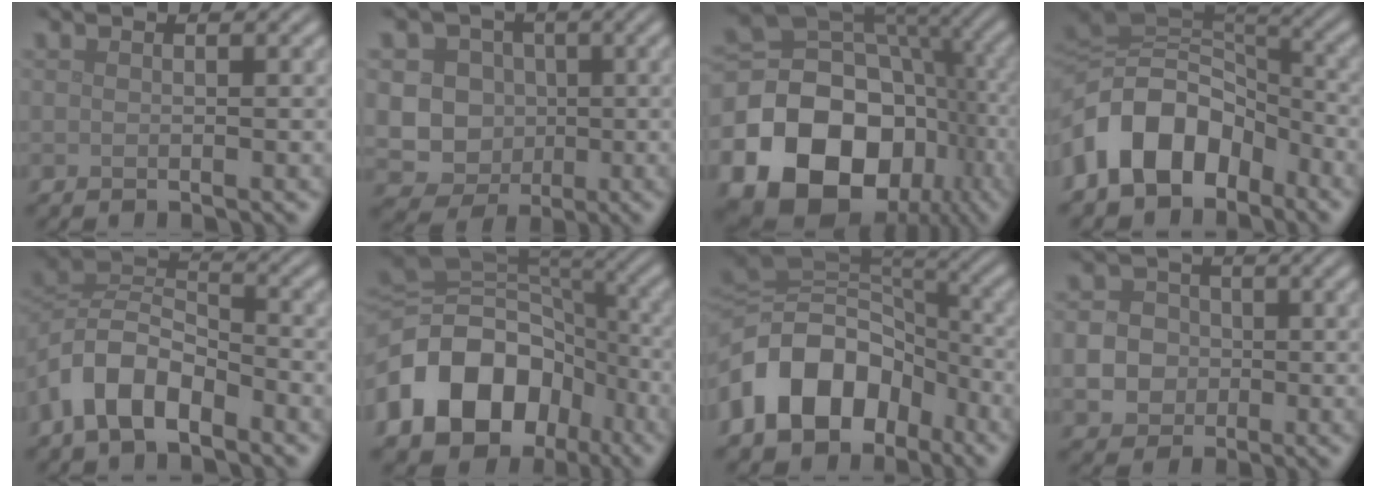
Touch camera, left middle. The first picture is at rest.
{"total": 10.6, "force": [0.1, 9.9, 3.7], "torque": [-0.068, 0.018, -0.020]}
{"total": 20.1, "force": [-7.1, 15.6, 10.5], "torque": [-0.188, -0.029, -0.114]}
{"total": 10.8, "force": [-5.0, 7.3, 6.2], "torque": [-0.112, 0.011, -0.105]}
{"total": 6.9, "force": [-3.9, 3.7, 4.3], "torque": [-0.080, 0.006, -0.090]}
{"total": 14.3, "force": [-5.7, 10.7, 7.6], "torque": [-0.158, -0.013, -0.108]}
{"total": 12.1, "force": [-5.4, 8.7, 6.6], "torque": [-0.128, 0.004, -0.105]}
{"total": 5.5, "force": [-1.0, 5.1, 2.0], "torque": [-0.030, 0.005, -0.035]}